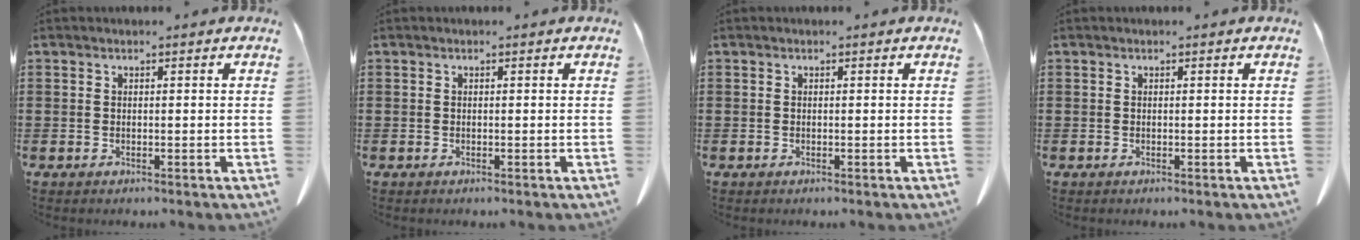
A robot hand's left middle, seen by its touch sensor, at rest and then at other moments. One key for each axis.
{"total": 0.0}
{"total": 0.0}
{"total": 0.0}